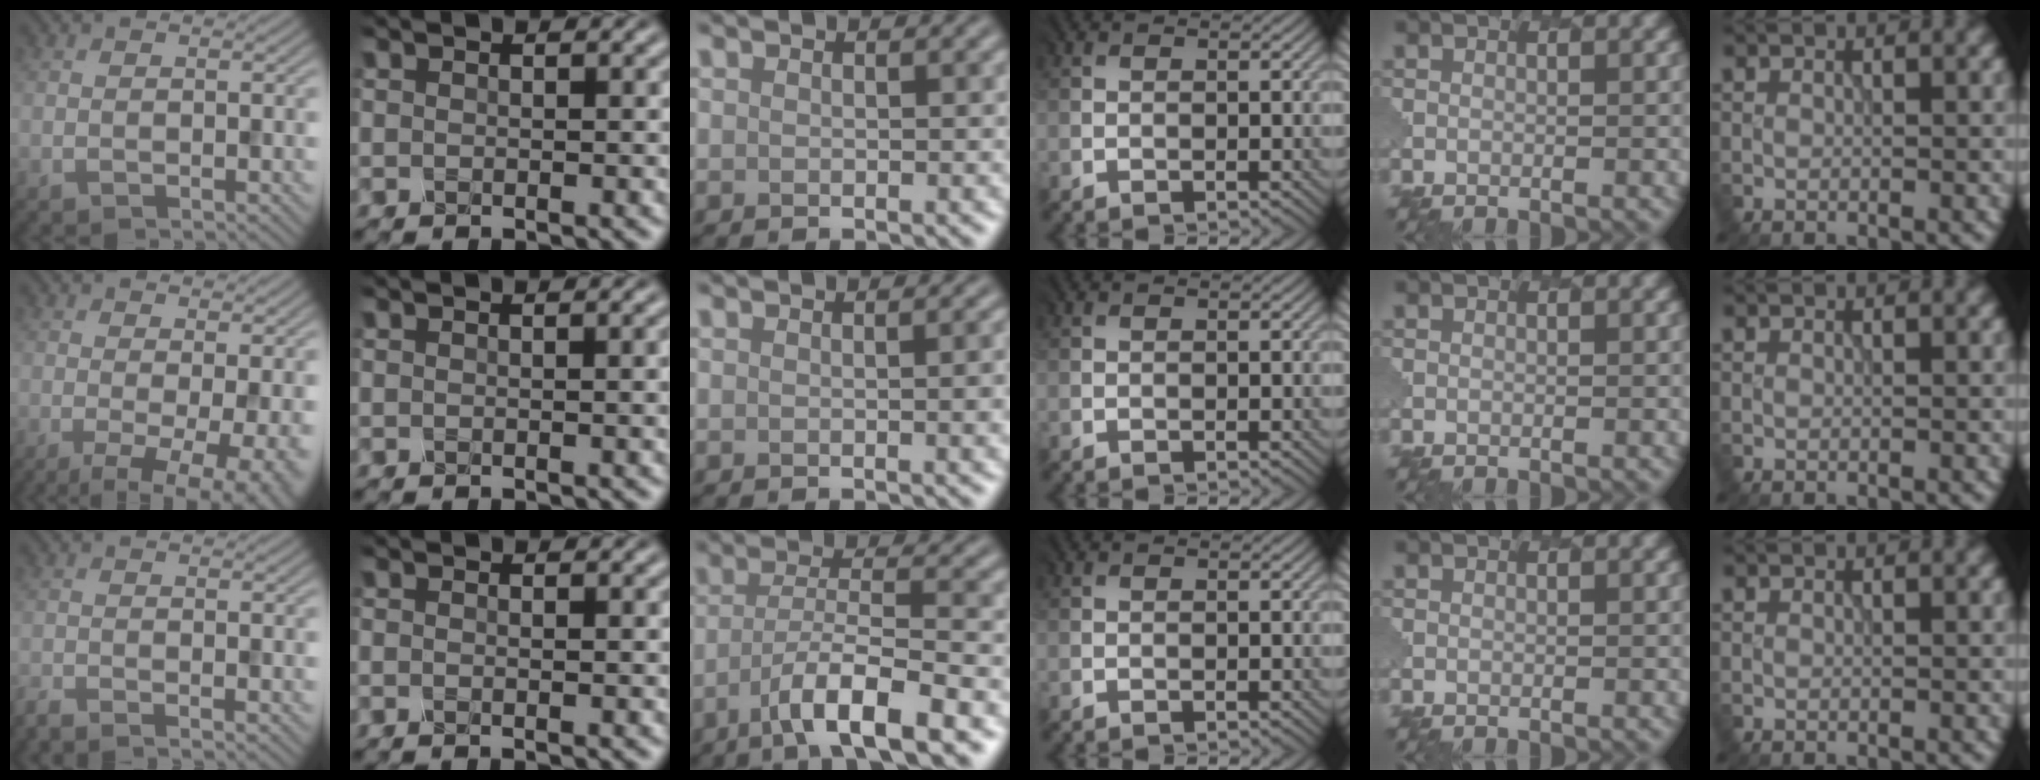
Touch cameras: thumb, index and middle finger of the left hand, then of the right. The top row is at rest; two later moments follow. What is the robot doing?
{"motion": "dispense", "object": "oil cruet"}